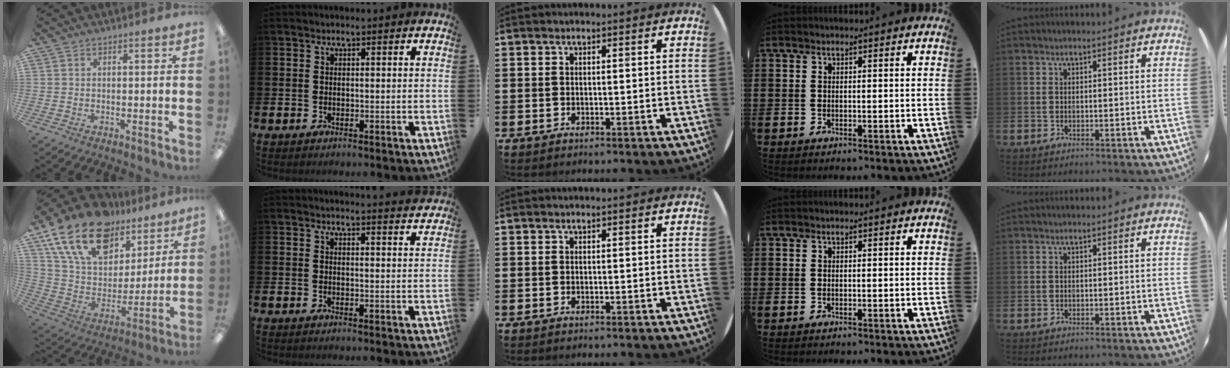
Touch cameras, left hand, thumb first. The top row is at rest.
{"thumb": {"total": 21.2, "force": [13.9, 12.1, 10.6], "torque": [-0.209, -0.071, 0.254]}, "index": {"total": 2.5, "force": [2.5, -0.2, -0.2], "torque": [0.009, -0.020, 0.043]}}